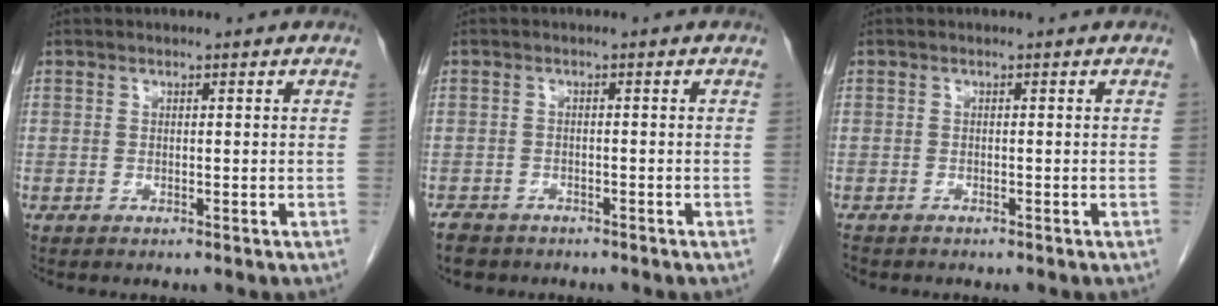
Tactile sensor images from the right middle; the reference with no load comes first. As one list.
[{"total": 4.0, "force": [-3.2, 2.2, 0.9], "torque": [-0.019, 0.000, -0.049]}, {"total": 2.1, "force": [-1.8, 0.9, 0.7], "torque": [-0.014, -0.004, -0.024]}]